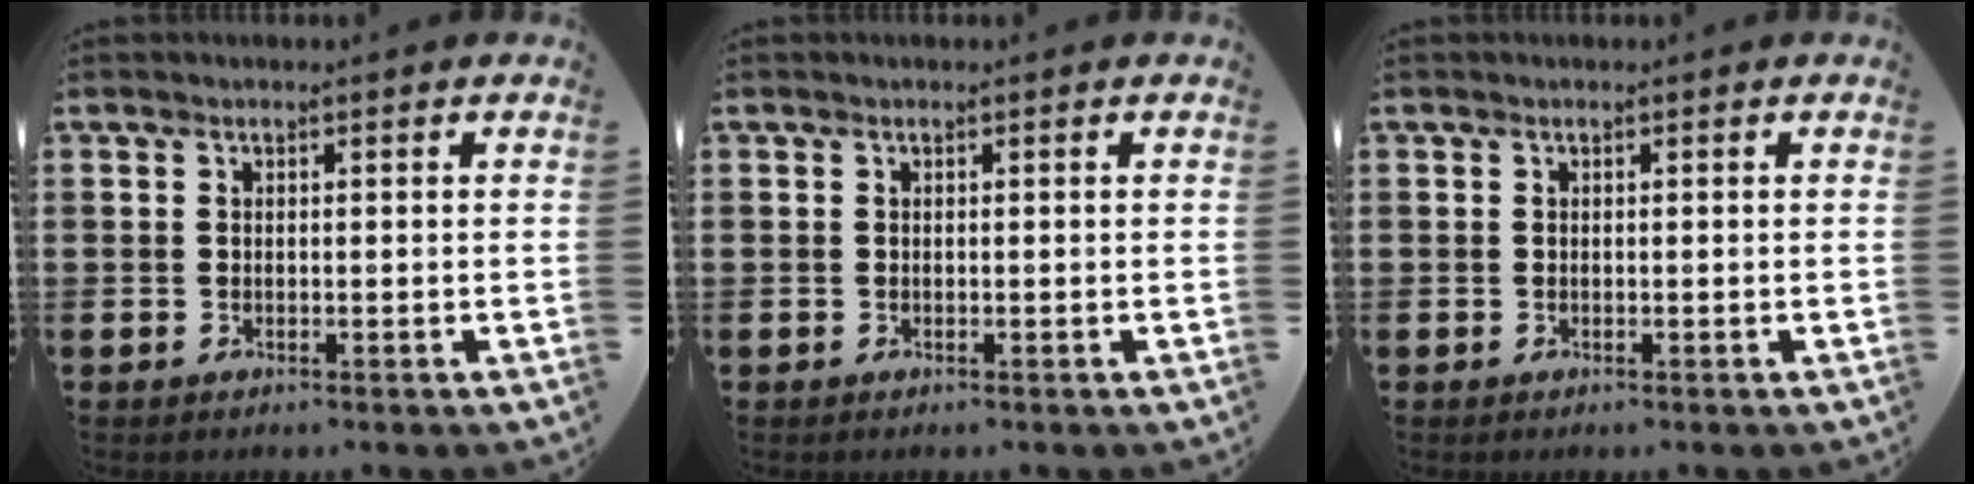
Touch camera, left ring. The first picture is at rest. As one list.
[{"total": 0.0}, {"total": 0.0}]